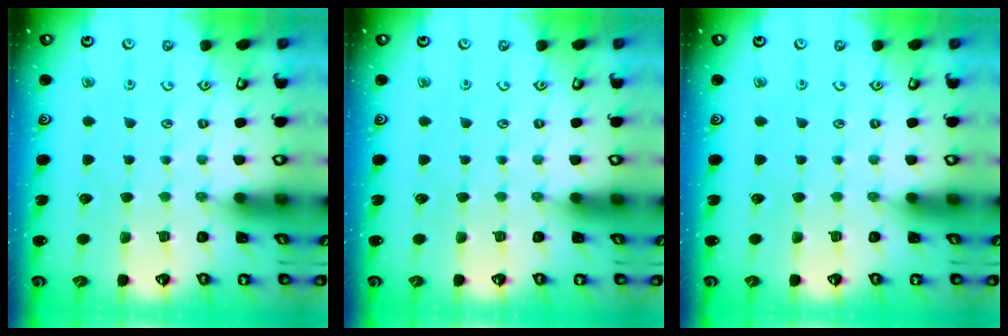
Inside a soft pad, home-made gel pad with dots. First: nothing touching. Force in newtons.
{"total": 0.0}
{"total": 0.0}